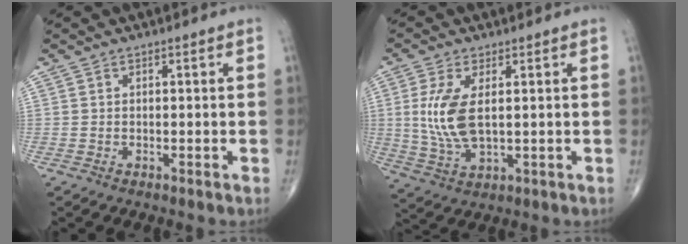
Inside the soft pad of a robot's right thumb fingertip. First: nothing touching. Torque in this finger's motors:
{"motor_torque": [0.03, 0.33, 0.56, 0.69, 0.03]}